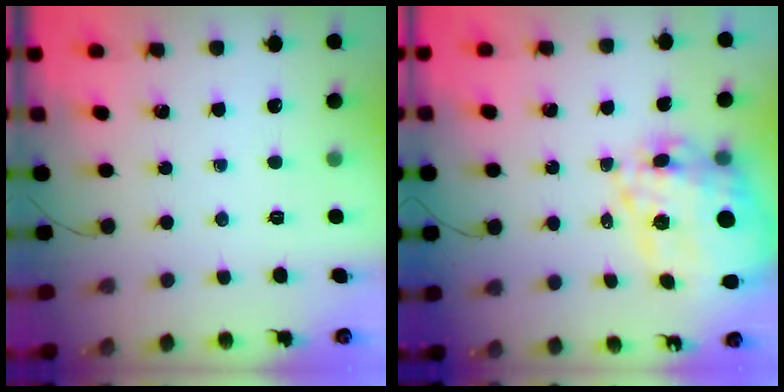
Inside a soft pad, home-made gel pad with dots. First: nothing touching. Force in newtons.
{"total": 15.9, "press": 15.1, "slide": 4.9}